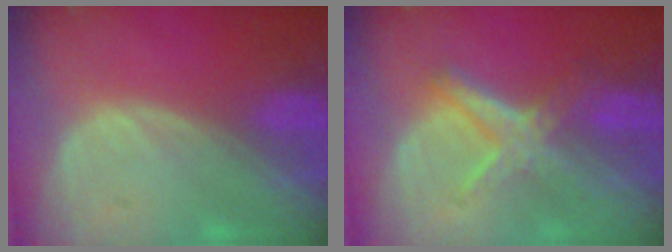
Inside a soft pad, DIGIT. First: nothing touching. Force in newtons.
{"total": 5.8, "press": 5.4, "slide": 2.1}